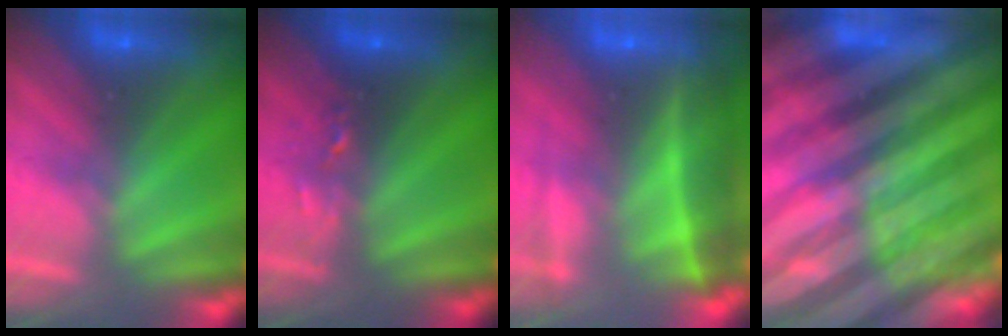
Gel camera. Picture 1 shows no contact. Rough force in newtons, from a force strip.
{"total": 2.4}
{"total": 5.6}
{"total": 6.9}